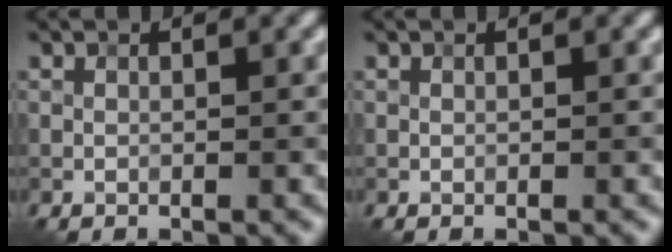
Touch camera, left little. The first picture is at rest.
{"total": 0.0}